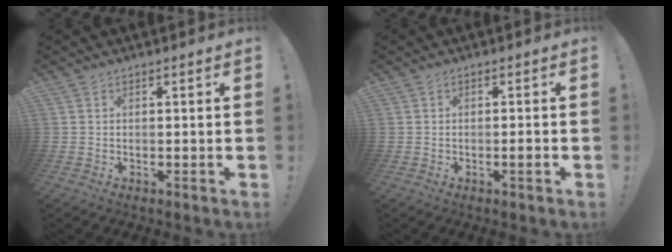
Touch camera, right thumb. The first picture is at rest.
{"total": 2.1, "force": [-0.7, -0.1, 1.9], "torque": [-0.021, -0.004, -0.015]}